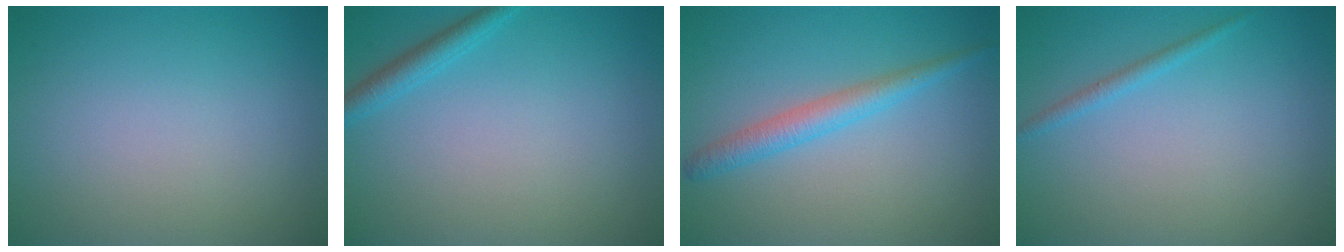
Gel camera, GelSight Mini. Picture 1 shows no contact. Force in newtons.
{"total": 1.9, "press": 1.9, "slide": 0.1}
{"total": 2.6, "press": 2.6, "slide": 0.0}
{"total": 1.1, "press": 1.0, "slide": 0.1}